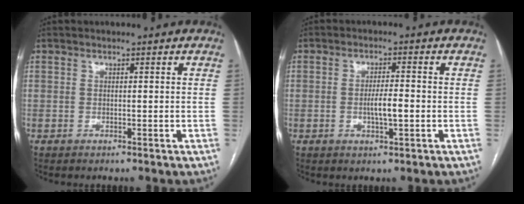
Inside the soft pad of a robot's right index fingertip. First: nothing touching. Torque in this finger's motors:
{"motor_torque": [0.93, -0.11, 0.45, 0.08]}